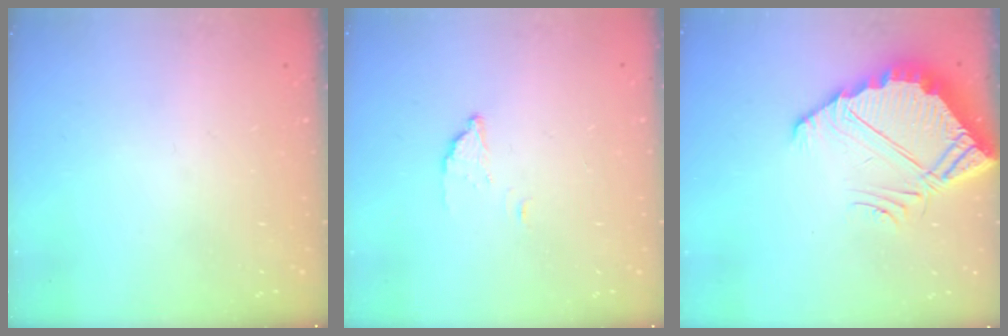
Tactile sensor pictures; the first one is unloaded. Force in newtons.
{"total": 2.2, "press": 2.2, "slide": 0.2}
{"total": 6.9, "press": 6.9, "slide": 0.3}